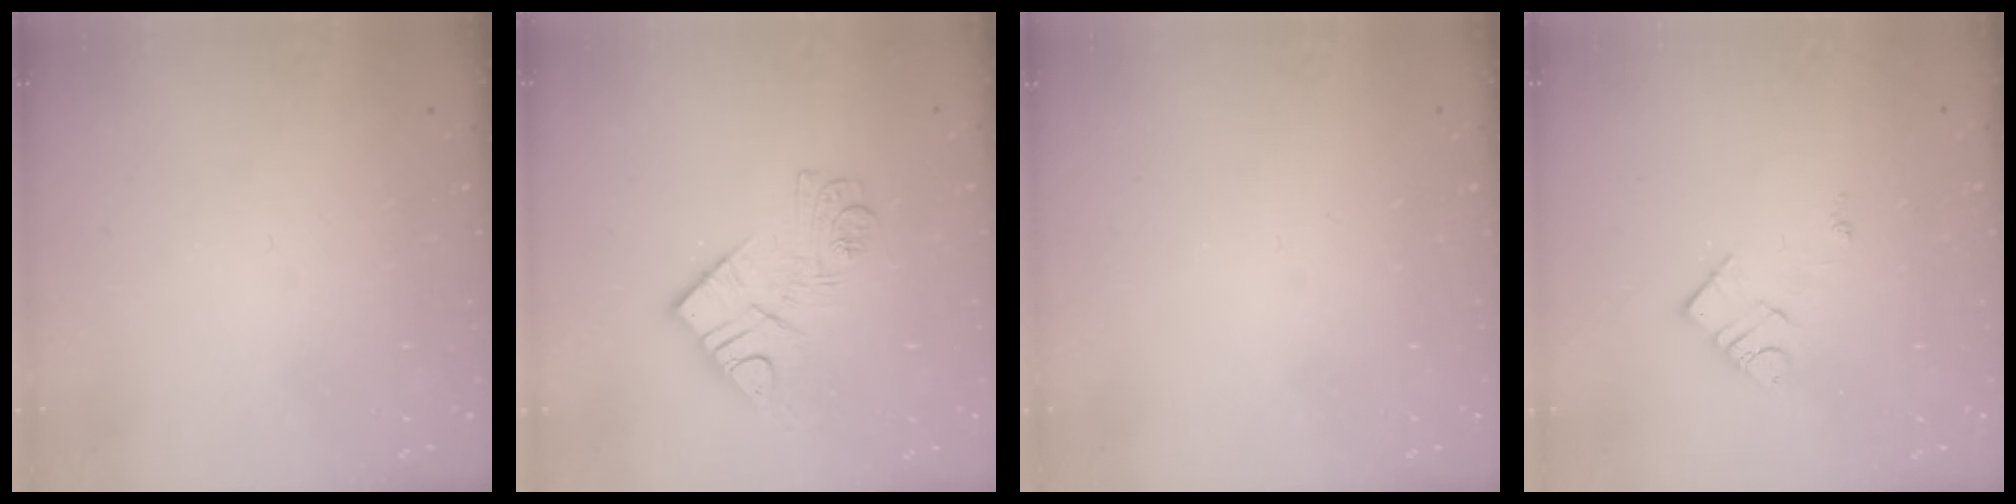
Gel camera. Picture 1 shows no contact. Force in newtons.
{"total": 11.5, "press": 11.5, "slide": 0.6}
{"total": 0.0}
{"total": 7.4, "press": 7.4, "slide": 0.2}